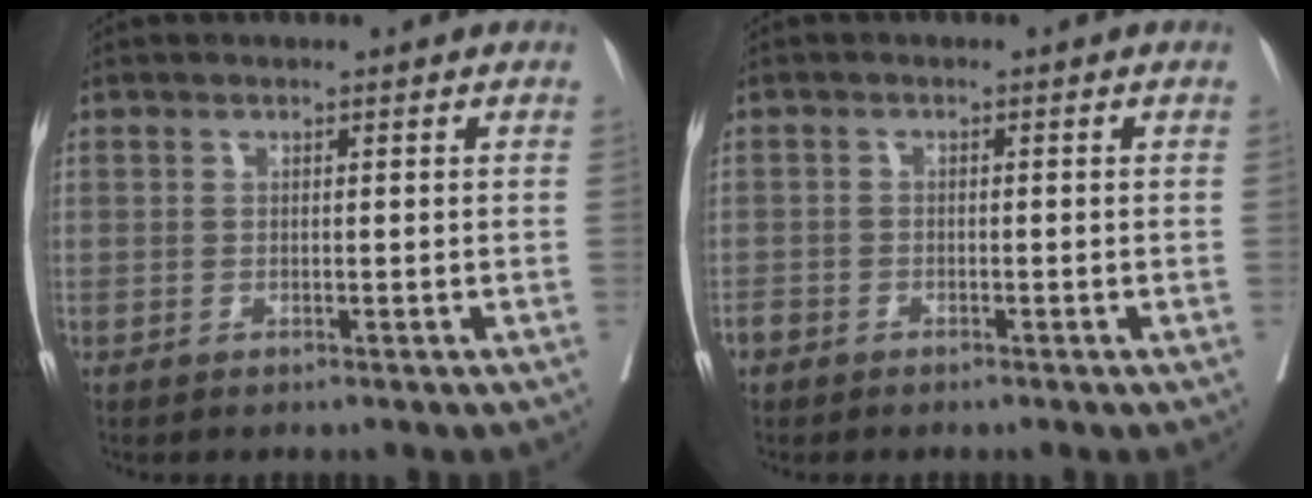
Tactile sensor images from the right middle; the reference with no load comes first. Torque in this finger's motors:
{"motor_torque": [0.39, -0.58, 0.23, 0.04]}